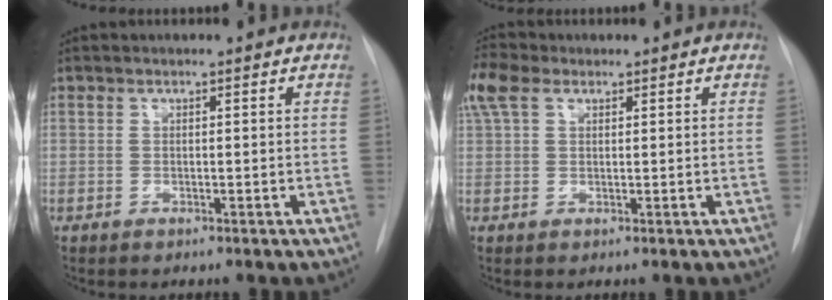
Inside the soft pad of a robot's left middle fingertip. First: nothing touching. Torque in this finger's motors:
{"motor_torque": [0.04, -0.03, 0.15, 0.17]}